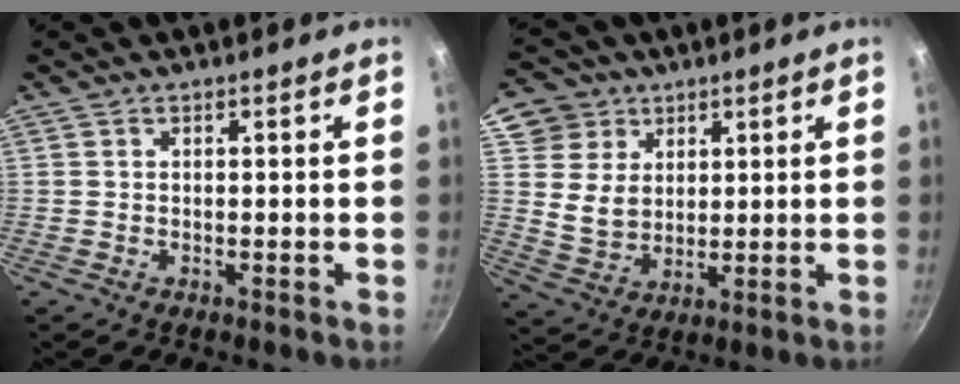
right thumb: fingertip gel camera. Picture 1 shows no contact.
{"total": 10.1, "force": [4.6, 8.5, 3.1], "torque": [-0.024, -0.015, 0.086]}